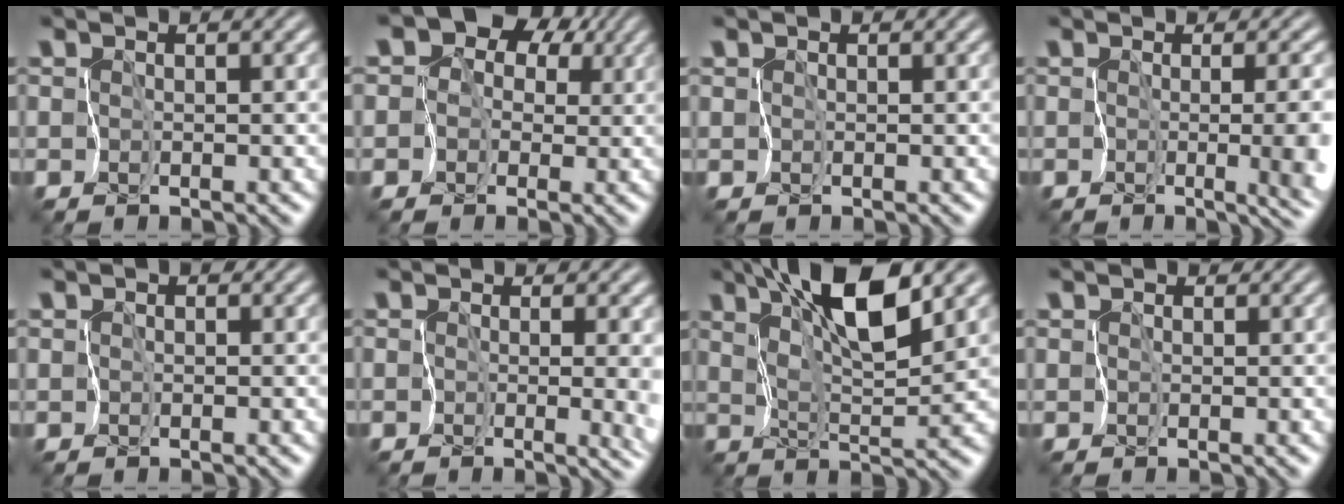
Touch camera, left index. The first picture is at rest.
{"total": 9.4, "force": [2.7, 7.7, 4.6], "torque": [-0.072, 0.045, -0.009]}
{"total": 0.7, "force": [0.3, 0.5, 0.3], "torque": [0.007, 0.010, -0.003]}
{"total": 6.2, "force": [-1.1, 2.2, 5.7], "torque": [-0.057, -0.020, -0.003]}
{"total": 1.1, "force": [0.2, 1.0, 0.5], "torque": [0.008, 0.015, -0.008]}
{"total": 3.8, "force": [-0.3, 1.6, 3.4], "torque": [-0.027, -0.008, -0.003]}
{"total": 8.6, "force": [5.2, 1.4, 6.7], "torque": [-0.123, 0.014, 0.089]}
{"total": 1.1, "force": [0.5, 0.8, 0.5], "torque": [0.002, 0.014, -0.001]}